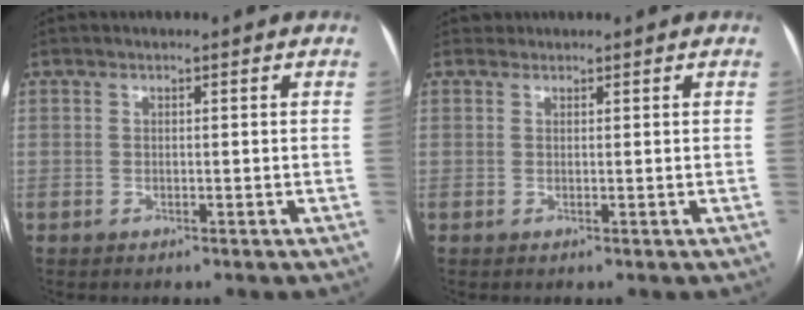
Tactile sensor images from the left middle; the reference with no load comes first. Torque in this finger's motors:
{"motor_torque": [-0.01, 0.02, -0.01, 0.00]}